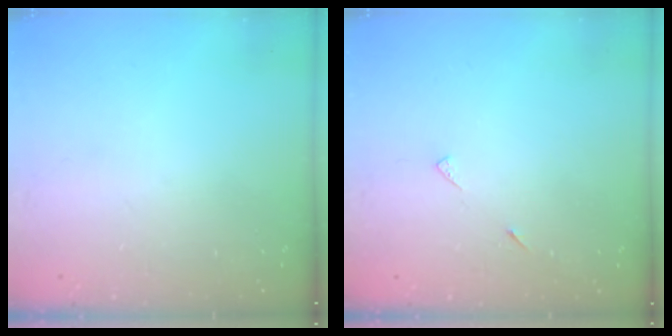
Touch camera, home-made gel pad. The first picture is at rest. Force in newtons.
{"total": 4.5, "press": 4.4, "slide": 0.5}